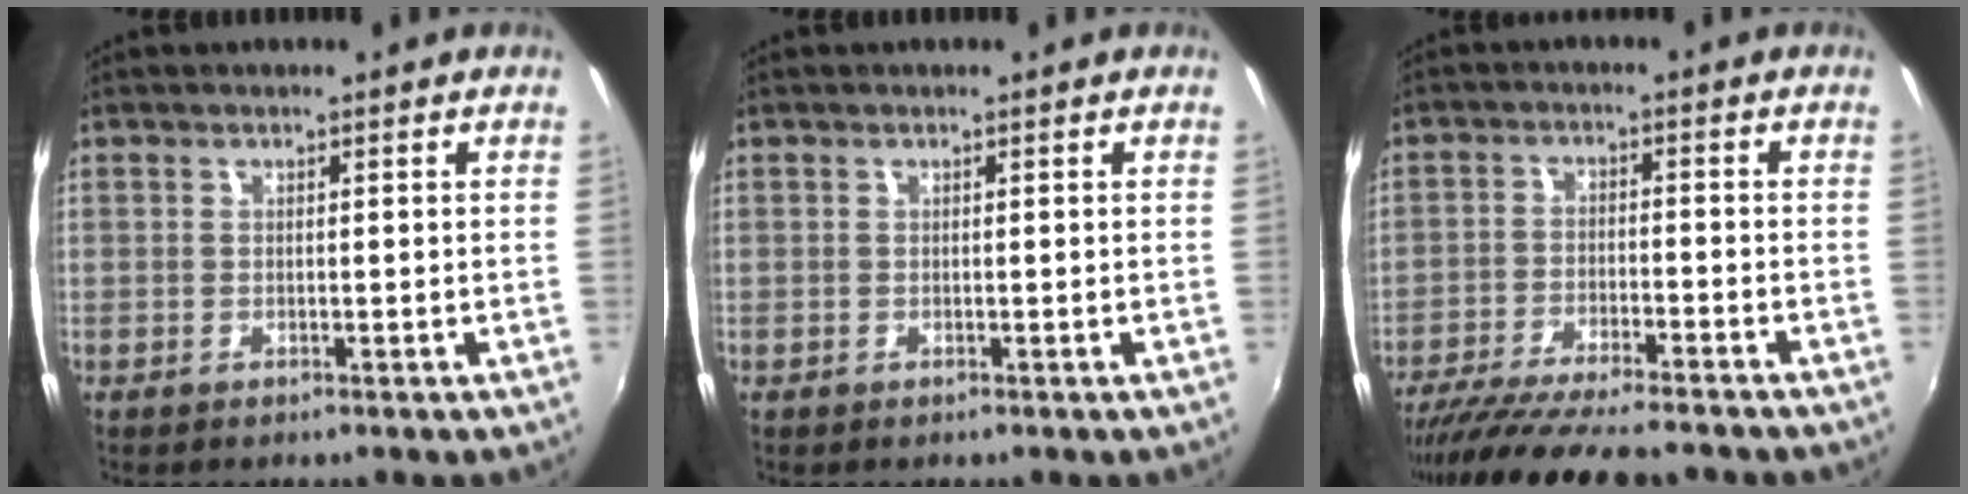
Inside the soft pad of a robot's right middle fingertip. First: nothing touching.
{"total": 0.0}
{"total": 15.6, "force": [-13.6, 1.8, 7.4], "torque": [-0.149, -0.037, -0.219]}